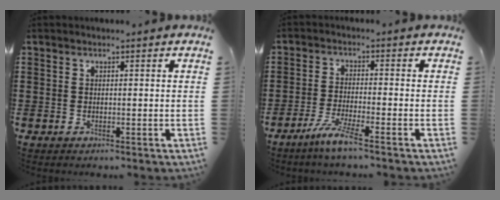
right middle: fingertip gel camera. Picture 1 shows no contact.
{"total": 5.0, "force": [-3.7, -0.1, 3.4], "torque": [-0.084, -0.016, -0.070]}